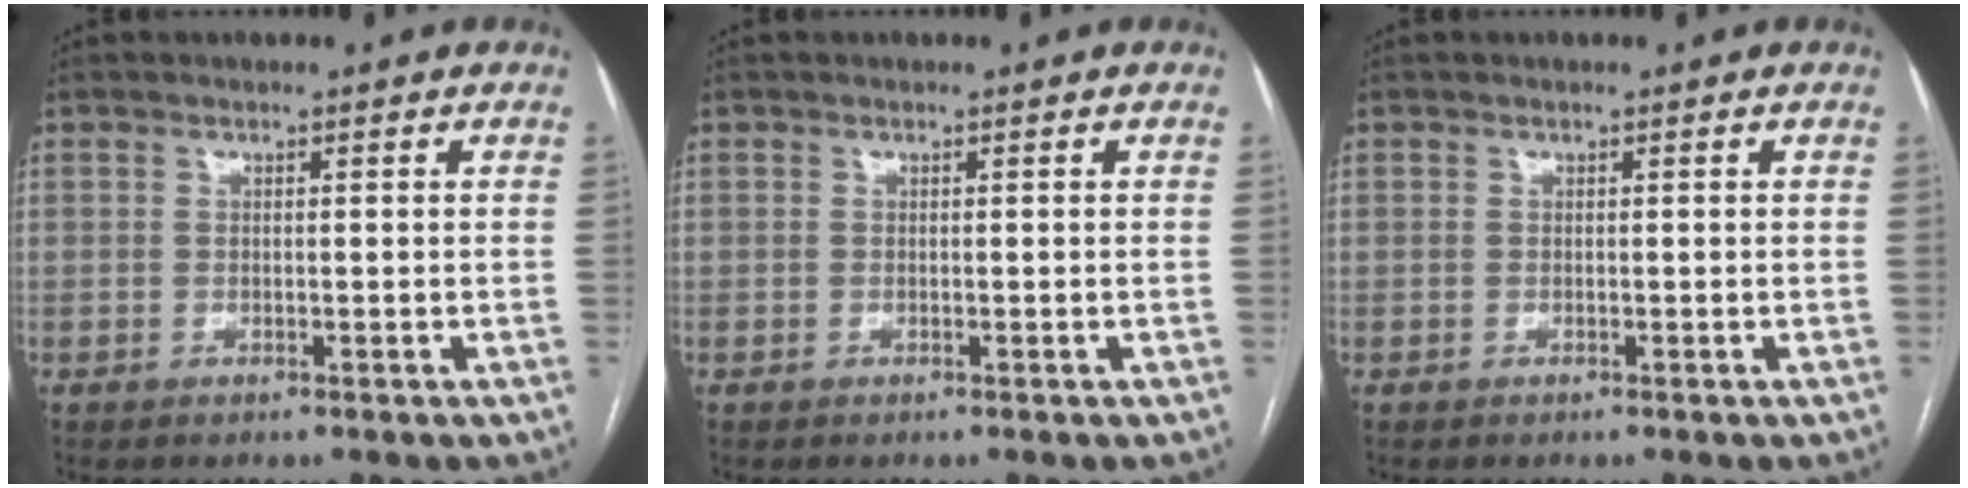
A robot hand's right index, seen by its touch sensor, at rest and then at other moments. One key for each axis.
{"total": 0.0}
{"total": 0.0}